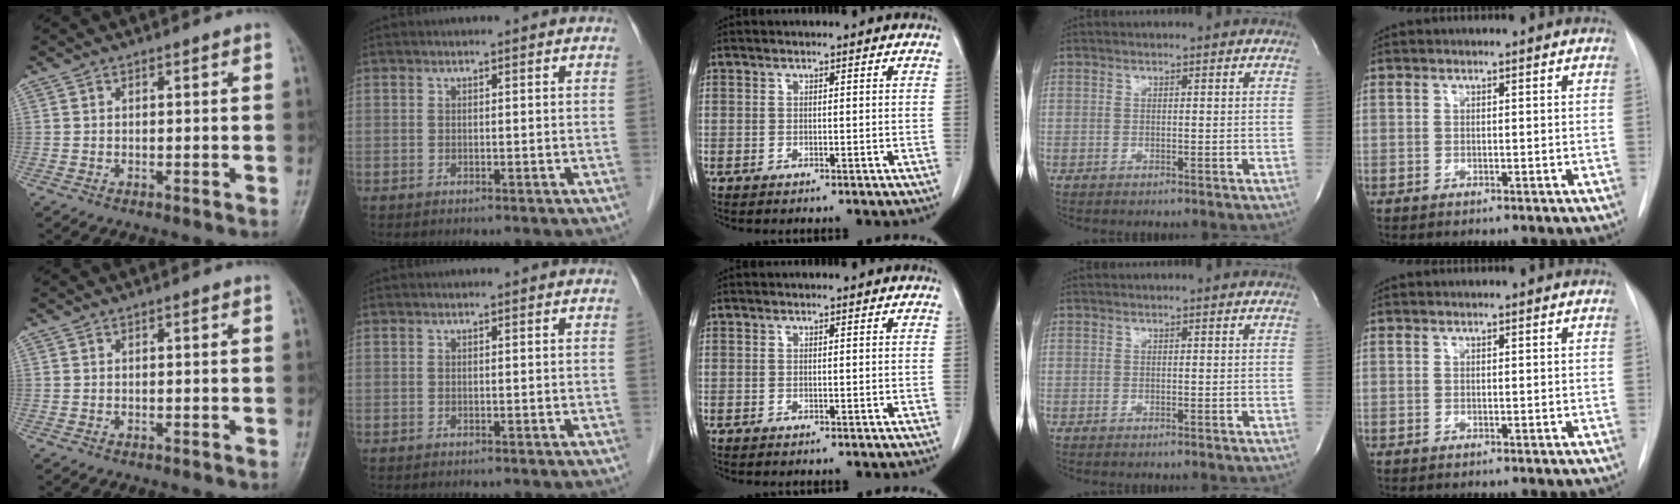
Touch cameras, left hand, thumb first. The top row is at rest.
{}